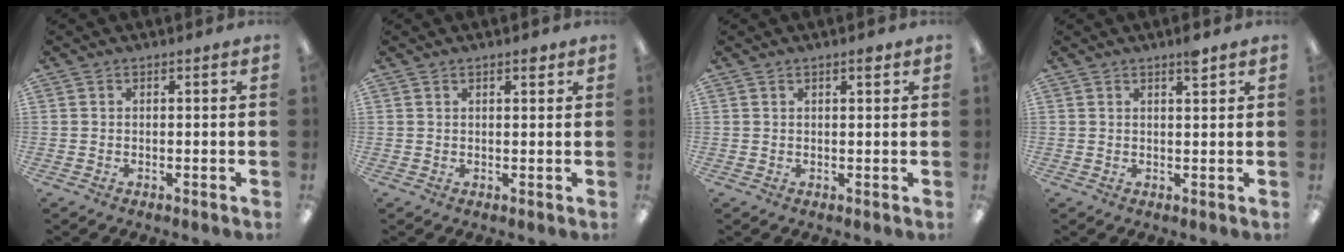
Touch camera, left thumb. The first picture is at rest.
{"total": 2.0, "force": [1.4, 0.7, 1.3], "torque": [-0.010, -0.005, 0.020]}
{"total": 1.8, "force": [1.3, 0.5, 1.2], "torque": [-0.017, -0.001, 0.019]}
{"total": 2.8, "force": [2.1, 0.4, 1.8], "torque": [-0.026, -0.005, 0.033]}